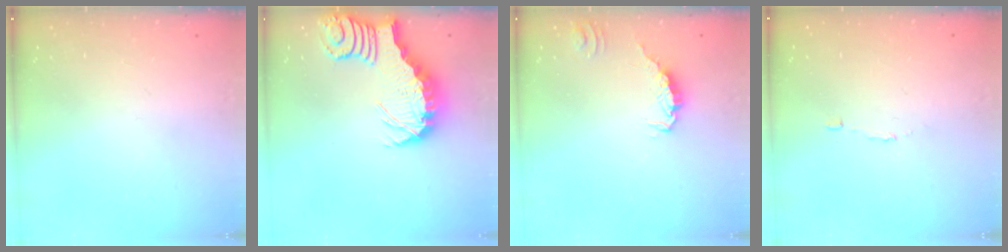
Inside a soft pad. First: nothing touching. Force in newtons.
{"total": 3.2, "press": 3.2, "slide": 0.5}
{"total": 0.5, "press": 0.5, "slide": 0.2}
{"total": 1.9, "press": 1.9, "slide": 0.1}